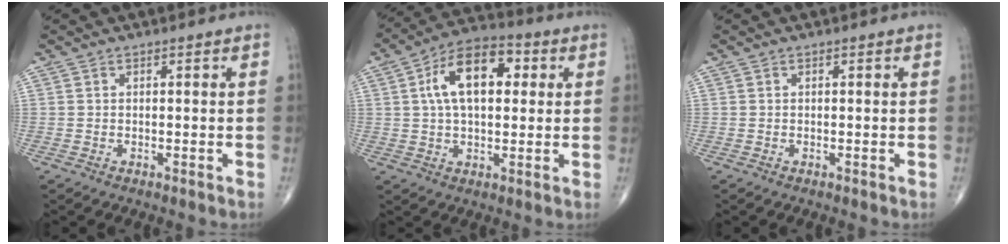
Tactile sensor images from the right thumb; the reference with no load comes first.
{"total": 13.7, "force": [3.0, 7.6, 11.0], "torque": [-0.174, 0.020, 0.044]}
{"total": 0.0}